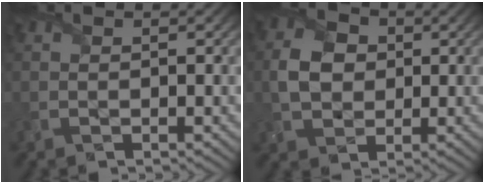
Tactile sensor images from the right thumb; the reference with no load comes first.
{"total": 5.2, "force": [0.3, 4.2, 3.0], "torque": [-0.073, 0.008, -0.002]}